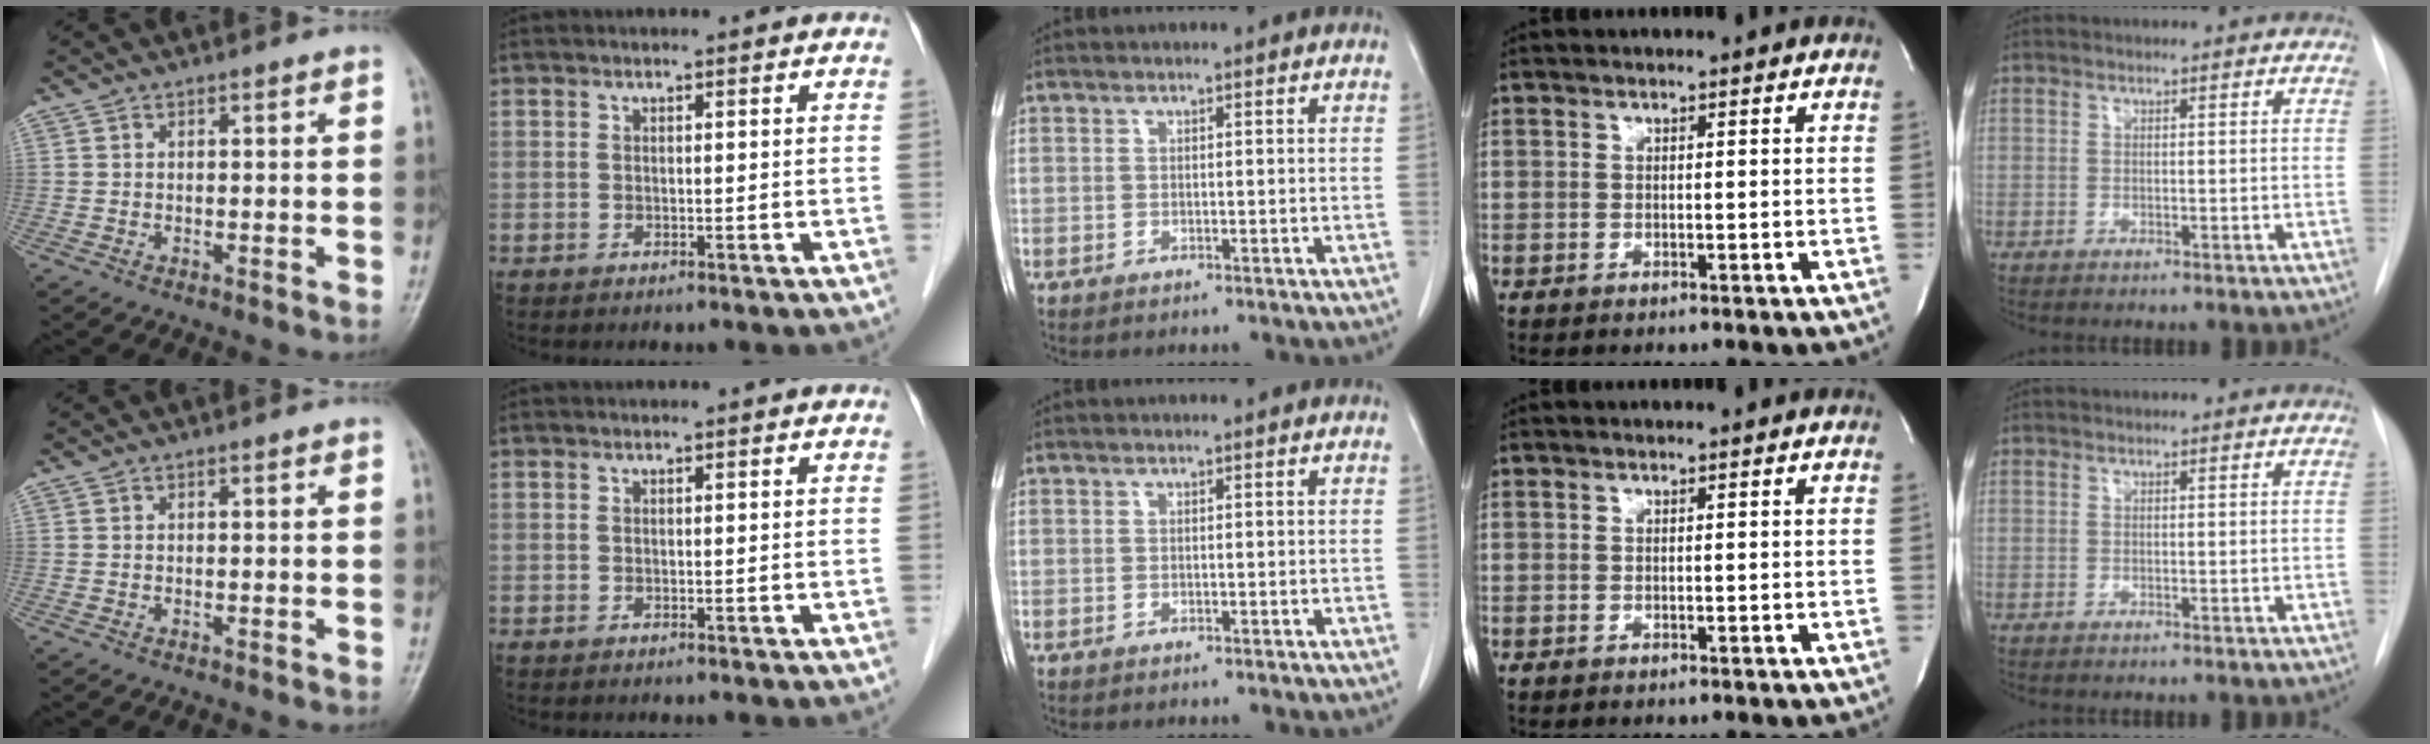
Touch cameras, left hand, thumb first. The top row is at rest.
{}